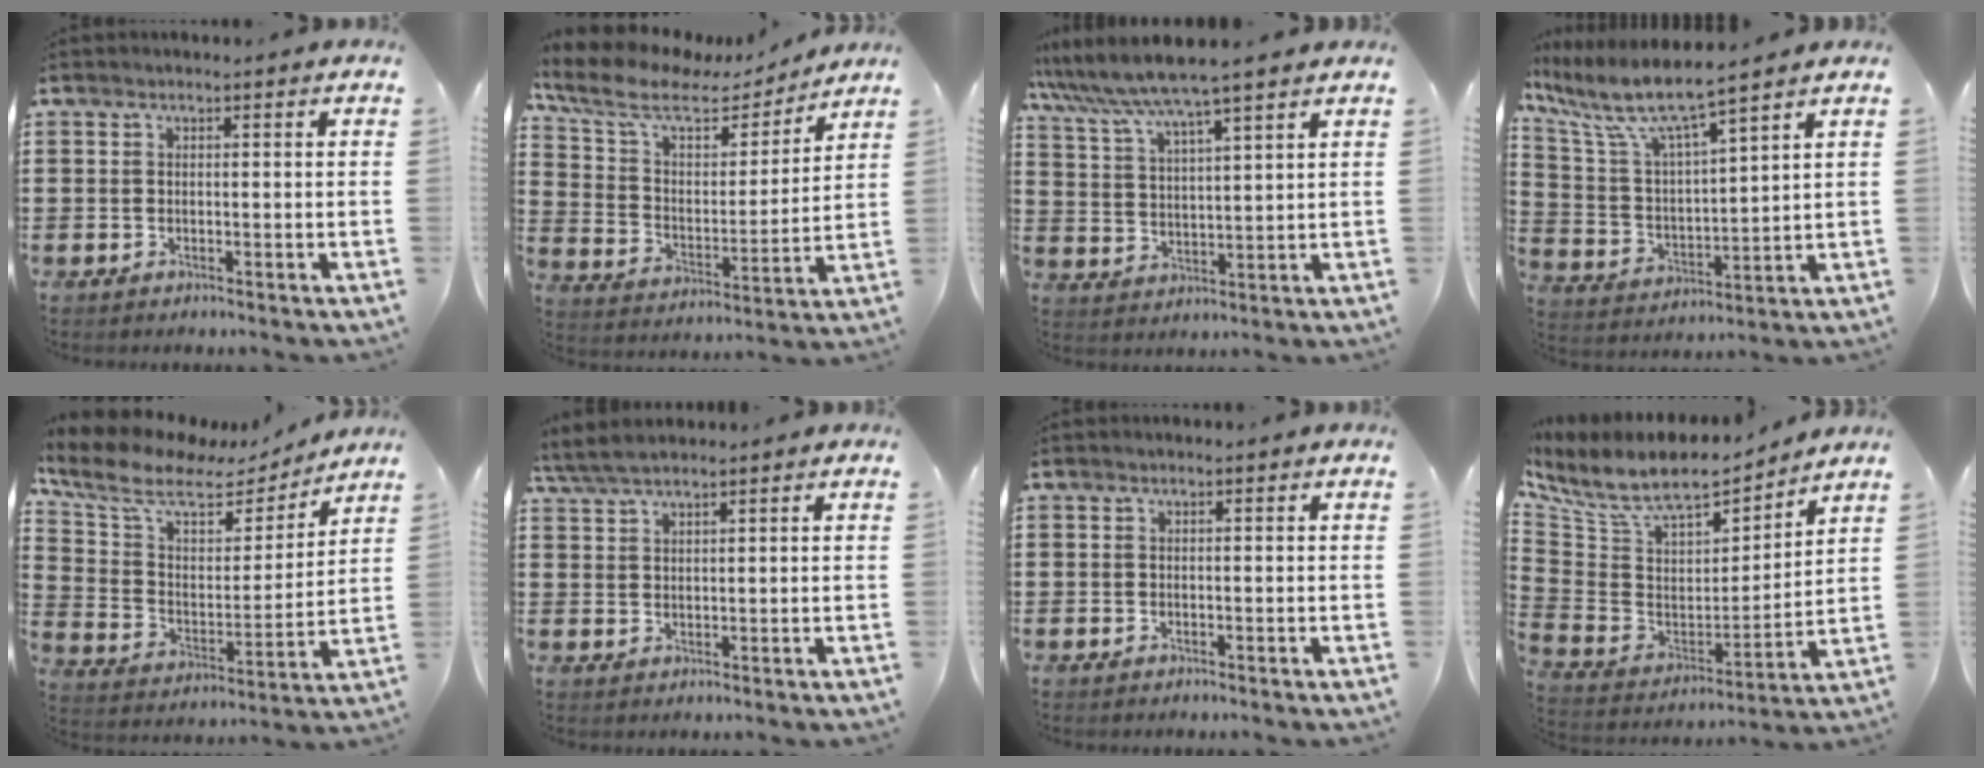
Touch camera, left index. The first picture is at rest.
{"total": 9.3, "force": [7.0, 3.6, 4.9], "torque": [-0.127, -0.030, 0.119]}
{"total": 6.3, "force": [5.6, -0.4, 2.7], "torque": [-0.076, -0.029, 0.094]}
{"total": 7.2, "force": [5.8, 0.9, 4.1], "torque": [-0.109, -0.034, 0.092]}
{"total": 9.1, "force": [6.8, 3.7, 4.7], "torque": [-0.124, -0.035, 0.115]}
{"total": 3.4, "force": [2.9, 0.7, 1.6], "torque": [-0.039, 0.001, 0.054]}
{"total": 0.0}
{"total": 9.2, "force": [7.5, 3.0, 4.3], "torque": [-0.118, -0.047, 0.131]}